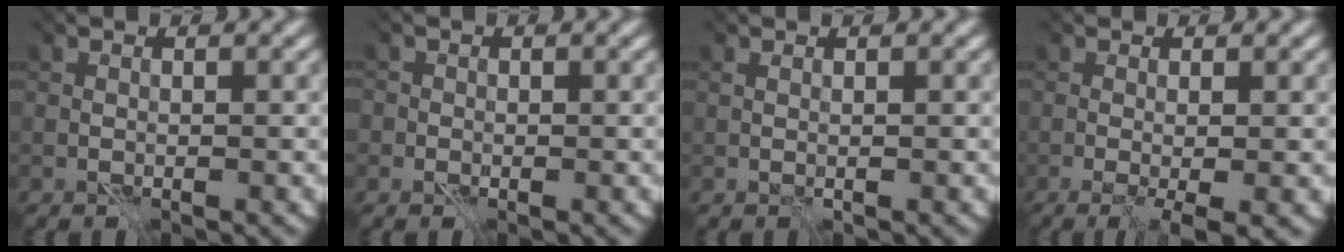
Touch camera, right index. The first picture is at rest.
{"total": 1.9, "force": [0.1, 1.8, 0.7], "torque": [-0.010, 0.014, -0.015]}
{"total": 0.8, "force": [0.7, 0.1, 0.2], "torque": [-0.008, 0.001, 0.016]}
{"total": 3.6, "force": [-0.9, 0.9, 3.4], "torque": [-0.043, -0.005, -0.005]}